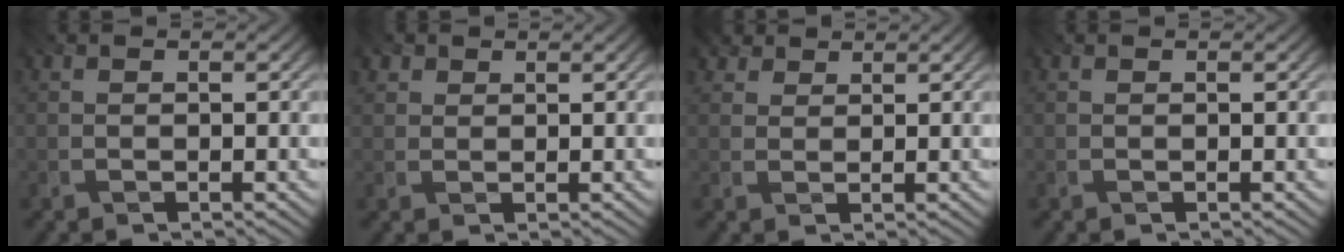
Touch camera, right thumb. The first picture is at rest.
{"total": 1.8, "force": [1.1, 1.4, 0.4], "torque": [-0.013, 0.001, 0.021]}
{"total": 2.7, "force": [2.1, 1.6, 0.8], "torque": [-0.020, -0.002, 0.042]}
{"total": 0.0}